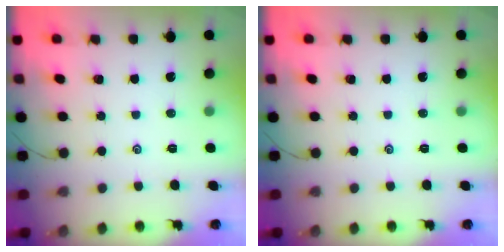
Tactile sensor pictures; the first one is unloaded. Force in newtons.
{"total": 0.0}